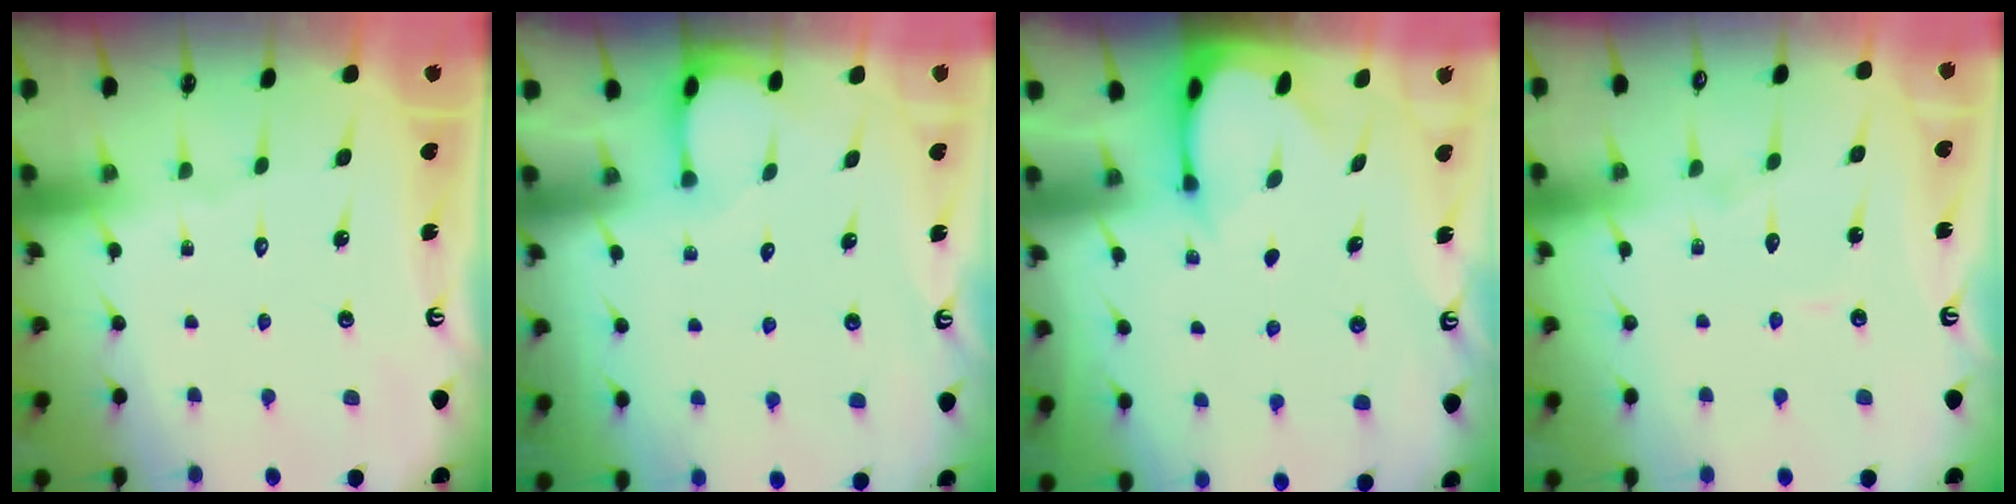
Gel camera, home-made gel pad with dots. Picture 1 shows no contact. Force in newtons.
{"total": 2.0, "press": 2.0, "slide": 0.3}
{"total": 2.6, "press": 2.5, "slide": 0.4}
{"total": 3.8, "press": 3.8, "slide": 0.3}